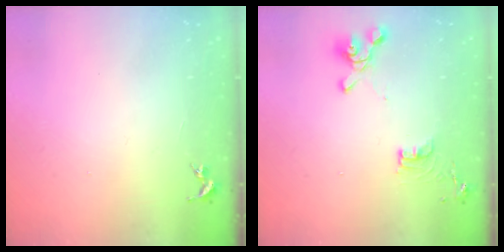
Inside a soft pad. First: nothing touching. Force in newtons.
{"total": 12.5, "press": 12.3, "slide": 2.0}